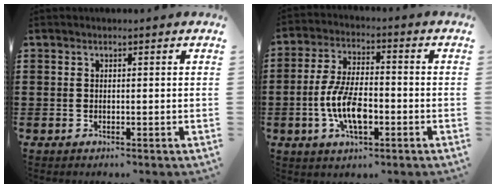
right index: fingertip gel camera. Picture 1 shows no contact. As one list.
[{"total": 8.9, "force": [-2.5, 3.9, 7.6], "torque": [-0.169, -0.004, -0.049]}]